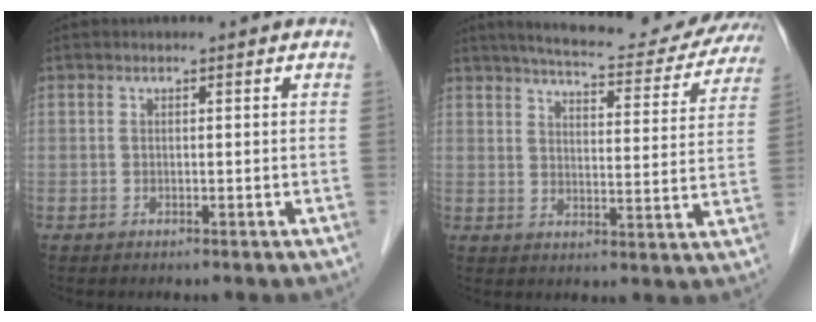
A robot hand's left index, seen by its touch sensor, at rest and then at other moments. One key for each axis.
{"total": 19.4, "fx": 17.8, "fy": 3.3, "fz": 7.1, "tx": -0.096, "ty": -0.016, "tz": 0.217}